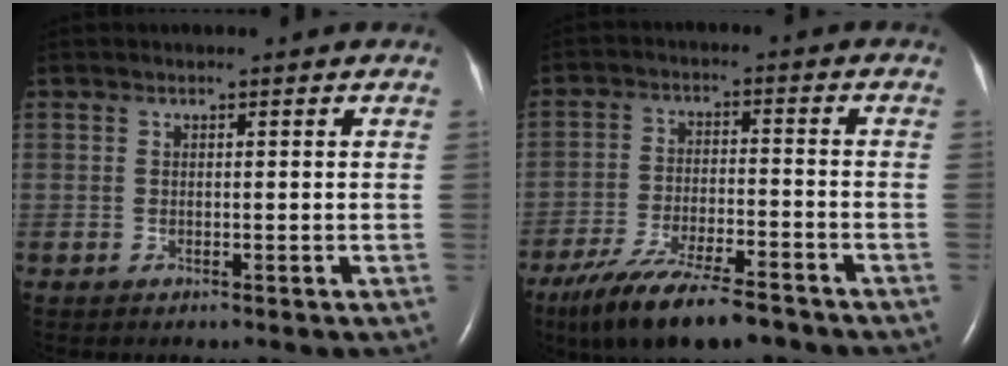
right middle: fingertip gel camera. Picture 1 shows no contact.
{"total": 14.3, "force": [-11.2, 2.8, 8.4], "torque": [-0.156, -0.027, -0.187]}